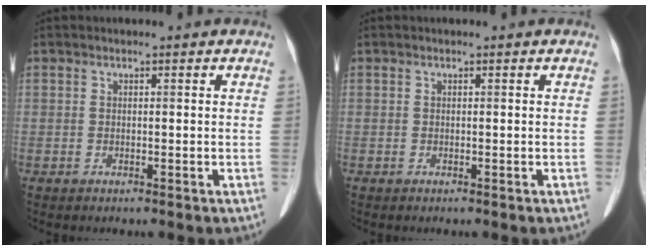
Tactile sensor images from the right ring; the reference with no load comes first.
{"total": 0.0}